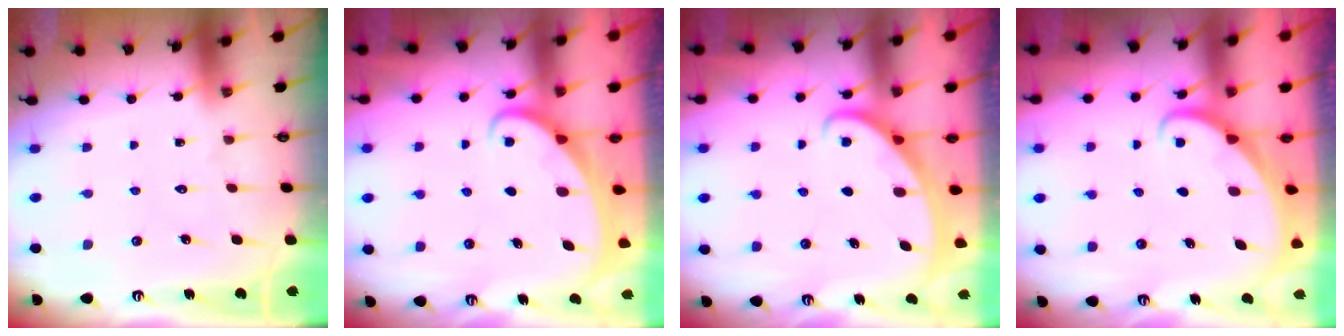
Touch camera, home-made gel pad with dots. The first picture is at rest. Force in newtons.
{"total": 2.0, "press": 2.0, "slide": 0.2}
{"total": 1.8, "press": 1.8, "slide": 0.1}
{"total": 1.9, "press": 1.9, "slide": 0.2}